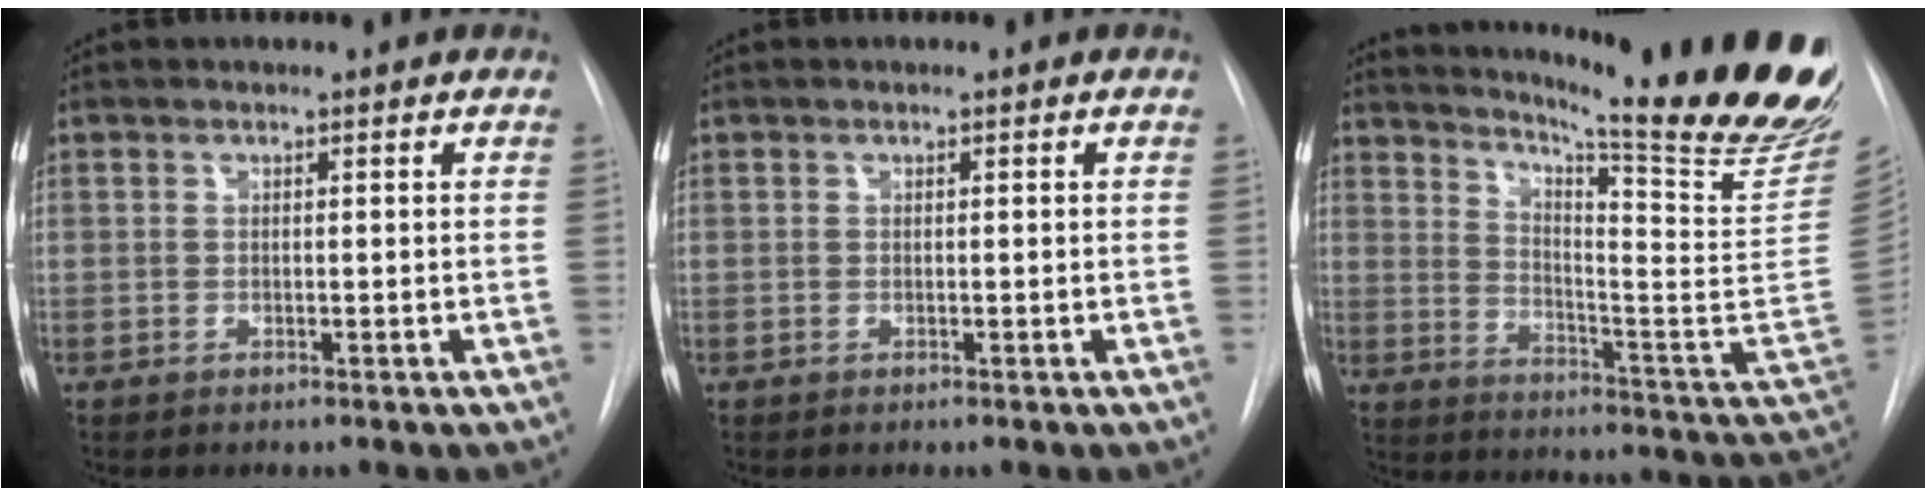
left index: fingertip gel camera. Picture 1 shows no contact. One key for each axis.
{"total": 0.0}
{"total": 29.7, "fx": 24.3, "fy": 0.6, "fz": 17.1, "tx": -0.224, "ty": -0.121, "tz": 0.314}